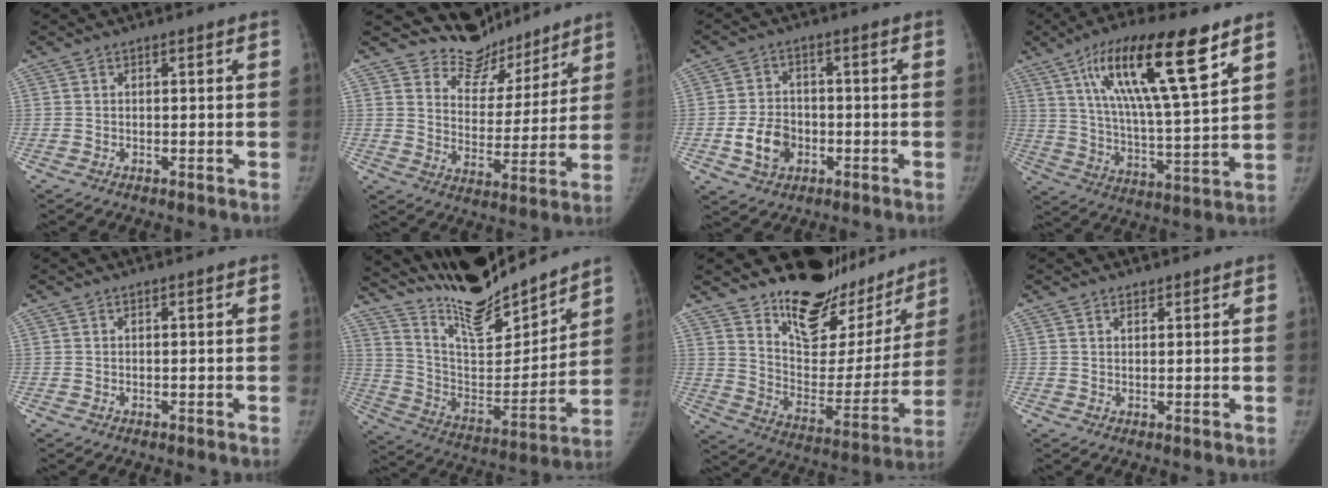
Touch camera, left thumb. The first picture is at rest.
{"total": 11.5, "force": [10.5, 4.7, 0.4], "torque": [0.033, -0.091, 0.169]}
{"total": 7.3, "force": [-2.1, 5.7, 4.1], "torque": [-0.055, 0.013, -0.035]}
{"total": 21.1, "force": [11.0, 4.6, 17.4], "torque": [-0.287, -0.033, 0.193]}
{"total": 0.0}
{"total": 22.0, "force": [19.9, 4.4, 8.3], "torque": [-0.103, -0.105, 0.341]}
{"total": 24.9, "force": [20.4, 10.9, 9.2], "torque": [-0.083, -0.133, 0.298]}
{"total": 1.3, "force": [1.1, 0.7, 0.3], "torque": [0.004, -0.008, 0.017]}